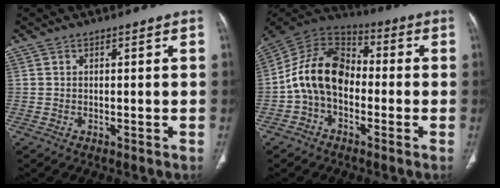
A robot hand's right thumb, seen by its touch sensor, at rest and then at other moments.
{"total": 13.6, "force": [-2.3, 9.5, 9.5], "torque": [-0.161, 0.045, -0.054]}